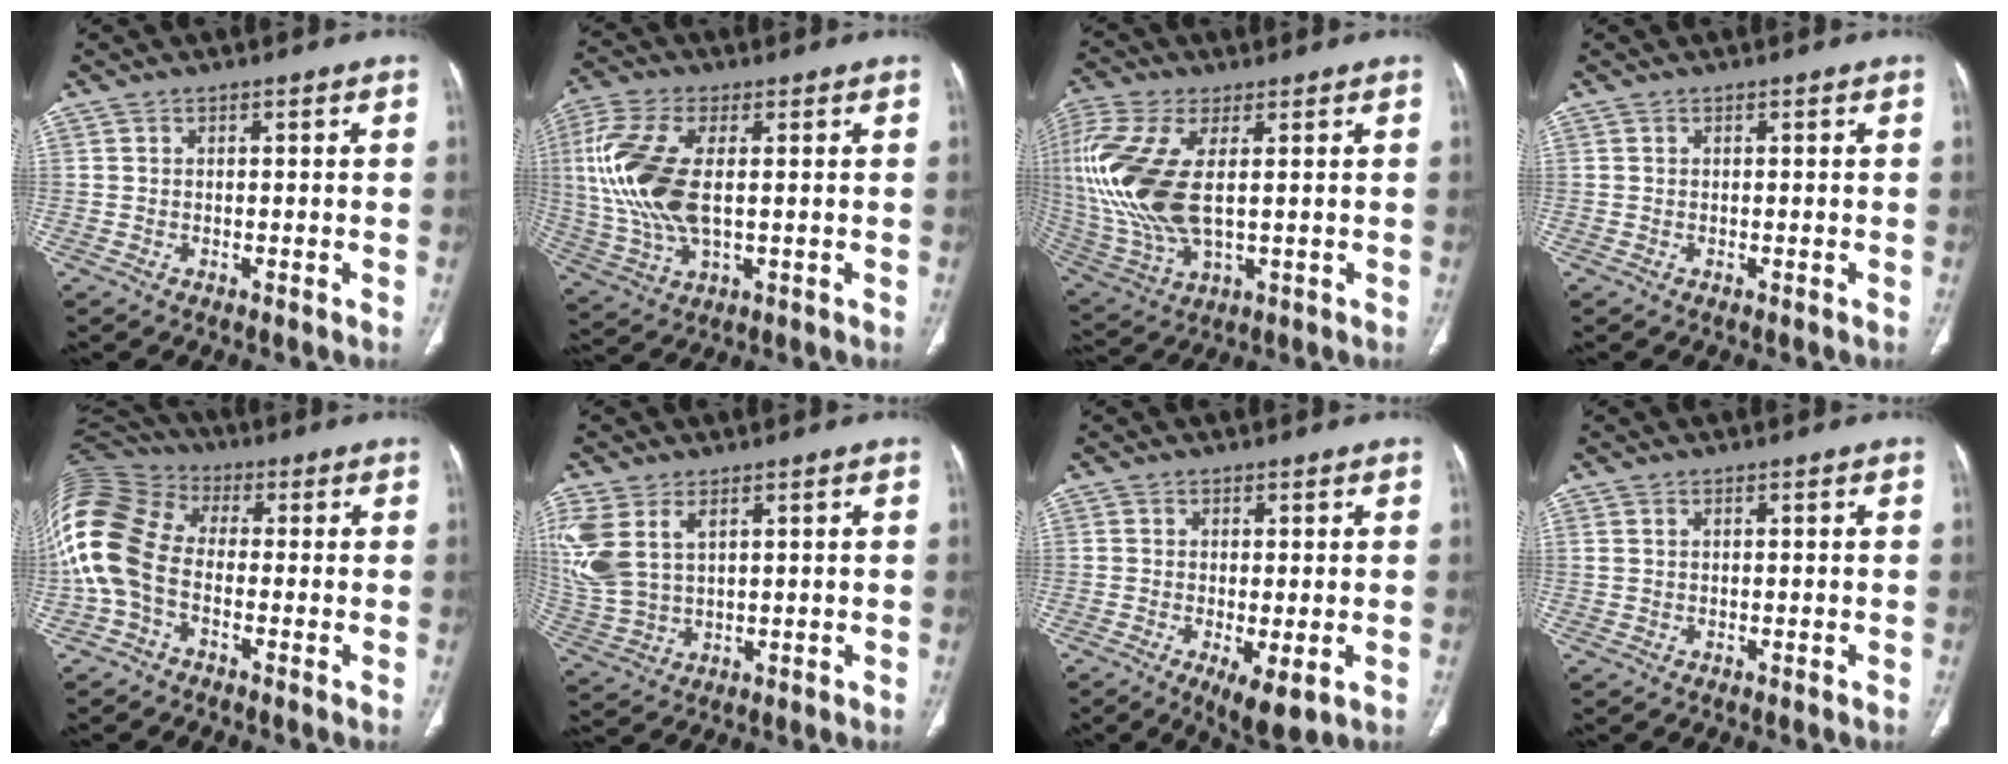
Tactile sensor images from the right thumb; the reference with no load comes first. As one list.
[{"total": 15.2, "force": [1.5, 7.4, 13.2], "torque": [-0.309, -0.003, 0.034]}, {"total": 18.6, "force": [2.1, 8.8, 16.3], "torque": [-0.396, -0.011, 0.049]}, {"total": 0.0}, {"total": 16.8, "force": [-2.5, 11.7, 11.8], "torque": [-0.271, 0.042, -0.056]}, {"total": 12.2, "force": [4.5, 7.4, 8.6], "torque": [-0.218, -0.006, 0.107]}, {"total": 6.0, "force": [-1.8, 2.0, 5.3], "torque": [-0.090, -0.019, -0.024]}, {"total": 0.5, "force": [0.2, 0.3, 0.3], "torque": [-0.007, 0.010, 0.006]}]